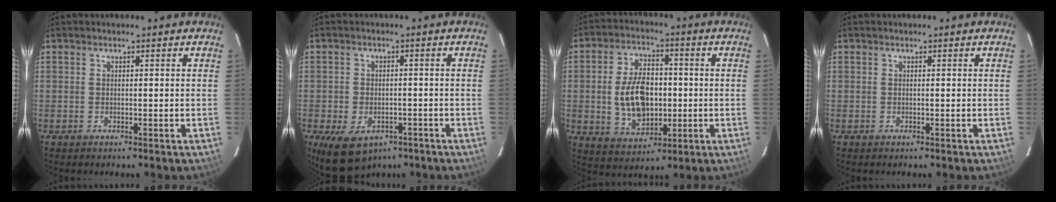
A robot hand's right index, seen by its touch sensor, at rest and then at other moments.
{"total": 10.1, "force": [-5.6, 6.4, 5.4], "torque": [-0.119, -0.016, -0.077]}
{"total": 12.1, "force": [-0.9, 7.4, 9.4], "torque": [-0.186, 0.011, -0.002]}
{"total": 0.0}